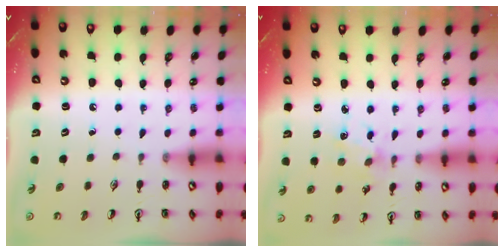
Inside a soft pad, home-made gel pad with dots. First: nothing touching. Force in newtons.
{"total": 2.9, "press": 2.8, "slide": 0.3}